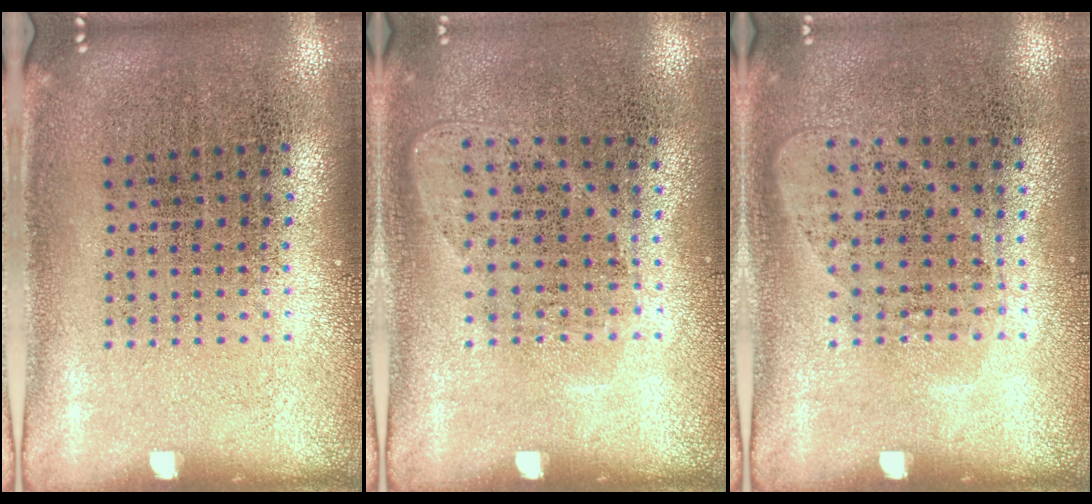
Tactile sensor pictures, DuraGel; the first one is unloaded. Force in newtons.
{"total": 1.0, "press": 0.8, "slide": 0.5}
{"total": 1.0, "press": 0.8, "slide": 0.5}